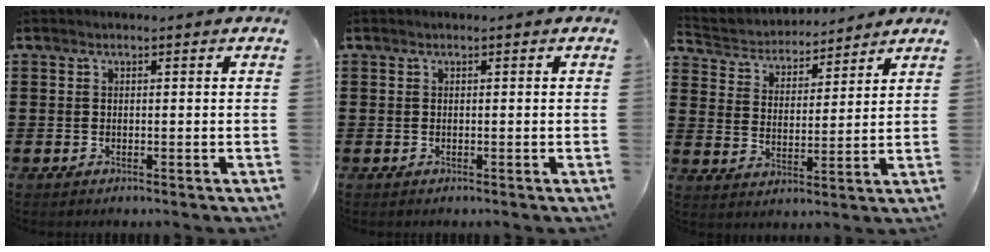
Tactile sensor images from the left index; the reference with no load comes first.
{"total": 0.0}
{"total": 4.1, "force": [4.0, 1.0, -0.2], "torque": [-0.023, -0.028, 0.065]}